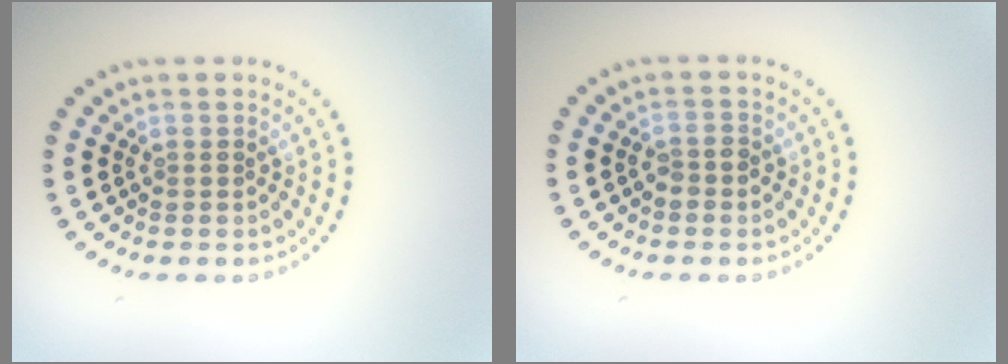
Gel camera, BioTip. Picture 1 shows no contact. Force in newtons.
{"total": 1.4, "press": 1.3, "slide": 0.6}